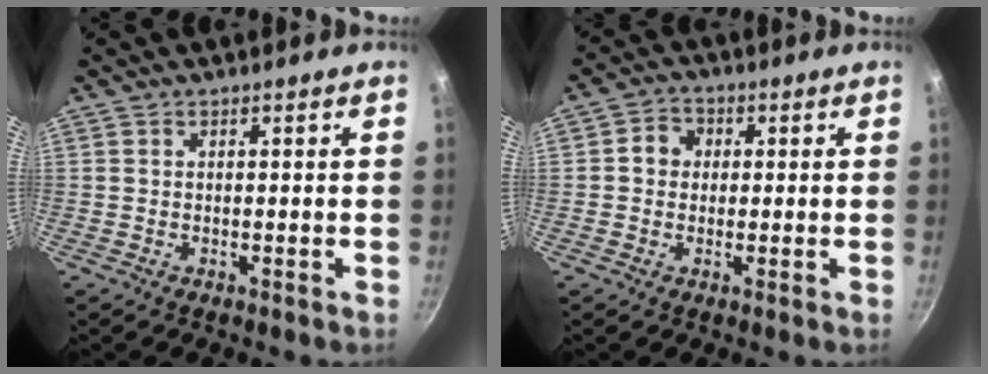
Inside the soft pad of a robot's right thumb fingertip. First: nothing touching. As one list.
[{"total": 4.4, "force": [0.4, 4.0, 1.9], "torque": [-0.008, 0.009, -0.003]}]